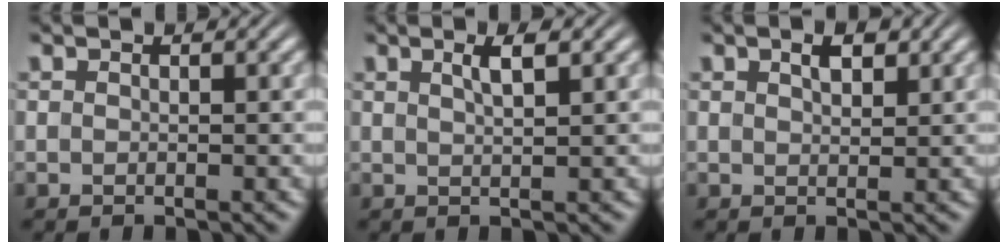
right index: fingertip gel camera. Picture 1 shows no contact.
{"total": 1.6, "force": [0.7, -0.2, 1.5], "torque": [-0.023, 0.000, 0.017]}
{"total": 1.5, "force": [0.8, 0.4, 1.2], "torque": [-0.013, -0.001, 0.016]}